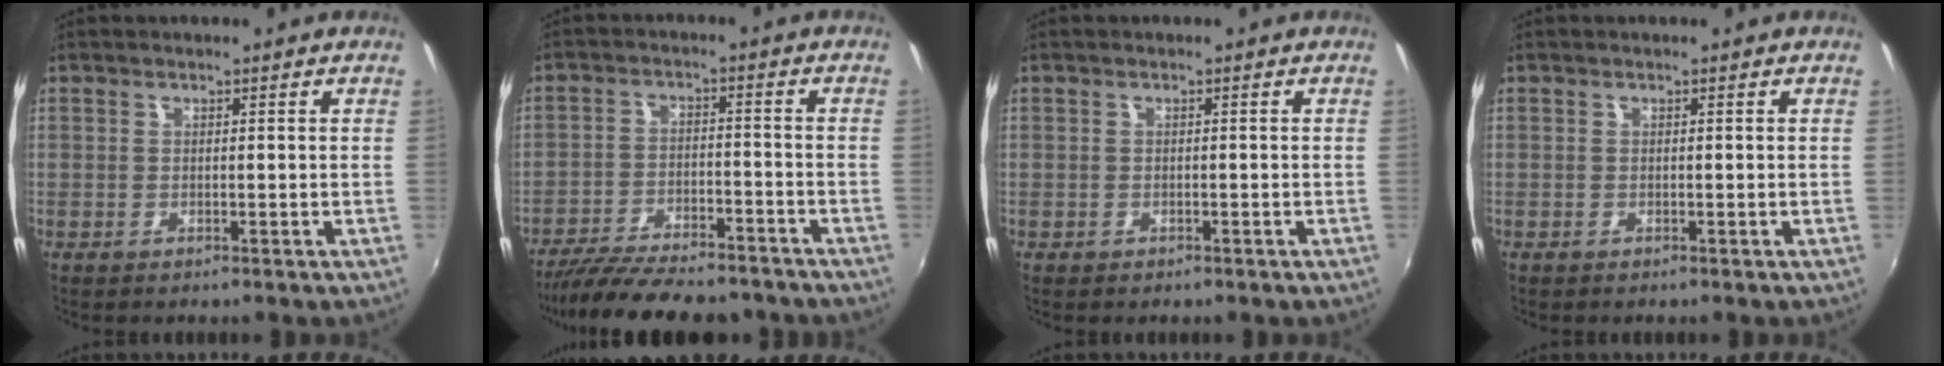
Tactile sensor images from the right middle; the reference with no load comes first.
{"total": 18.2, "force": [-15.6, 4.6, 8.2], "torque": [-0.165, -0.031, -0.232]}
{"total": 0.8, "force": [-0.6, 0.5, 0.2], "torque": [-0.006, -0.003, -0.009]}
{"total": 0.0}